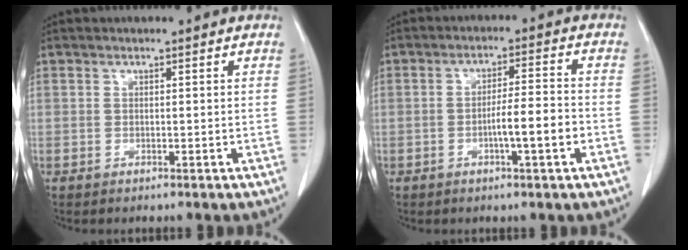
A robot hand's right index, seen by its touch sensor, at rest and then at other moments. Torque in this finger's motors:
{"motor_torque": [0.66, -0.53, 0.36, 0.10]}